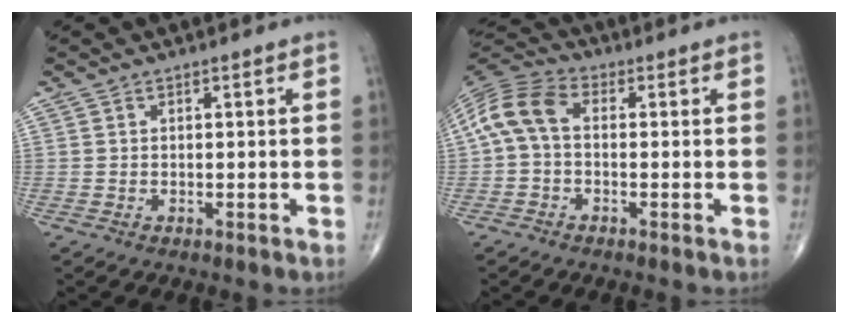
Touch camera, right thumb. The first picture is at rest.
{"total": 9.0, "force": [0.1, 5.6, 7.0], "torque": [-0.142, 0.027, -0.013]}